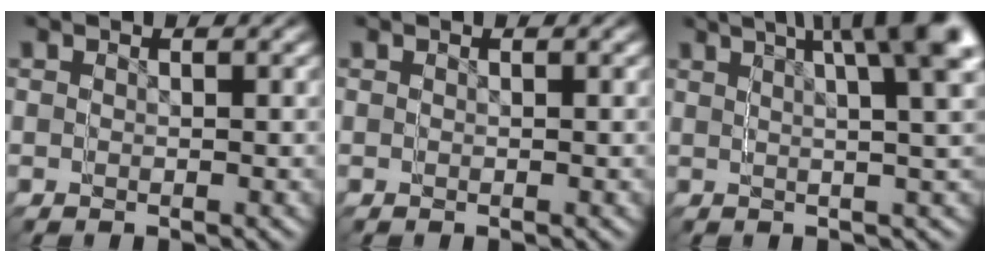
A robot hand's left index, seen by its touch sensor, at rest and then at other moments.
{"total": 0.0}
{"total": 6.1, "force": [2.4, 0.5, 5.6], "torque": [-0.053, 0.028, 0.034]}